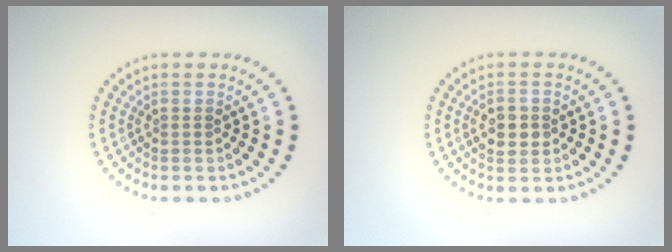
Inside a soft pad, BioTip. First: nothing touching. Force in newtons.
{"total": 2.7, "press": 2.7, "slide": 0.1}